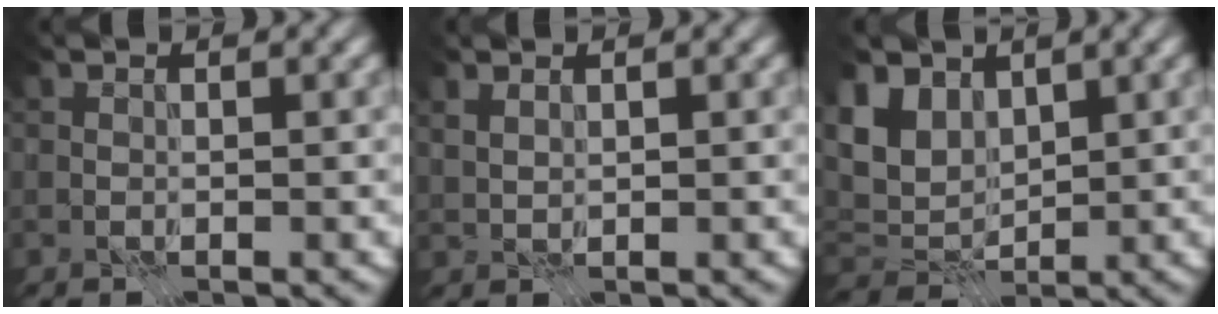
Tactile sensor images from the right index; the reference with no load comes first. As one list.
[{"total": 0.8, "force": [0.6, -0.4, 0.1], "torque": [-0.002, -0.002, 0.014]}, {"total": 4.5, "force": [2.3, 3.1, 2.3], "torque": [-0.054, -0.001, 0.036]}]